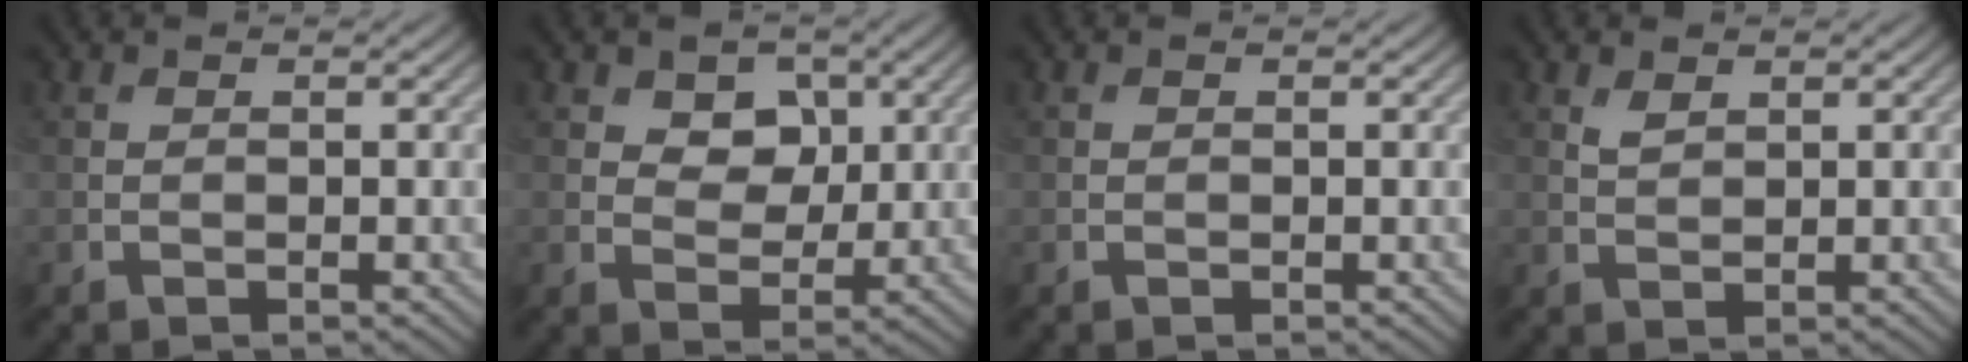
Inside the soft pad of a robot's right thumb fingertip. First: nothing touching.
{"total": 4.7, "force": [2.0, 3.4, 2.6], "torque": [-0.042, -0.014, 0.028]}
{"total": 0.0}
{"total": 1.5, "force": [1.0, 0.7, 0.9], "torque": [-0.022, -0.002, 0.024]}